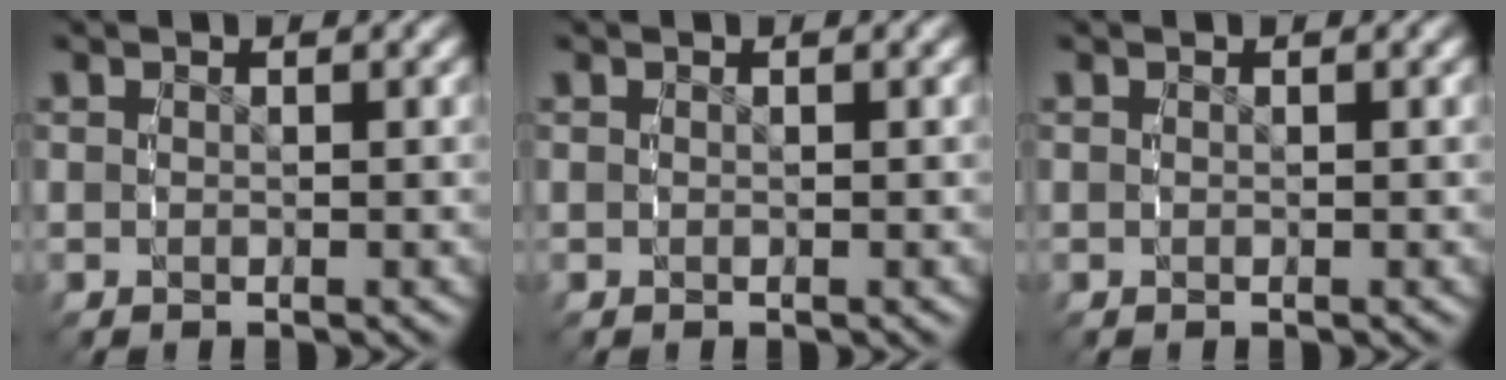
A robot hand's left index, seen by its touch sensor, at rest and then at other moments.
{"total": 0.0}
{"total": 0.0}